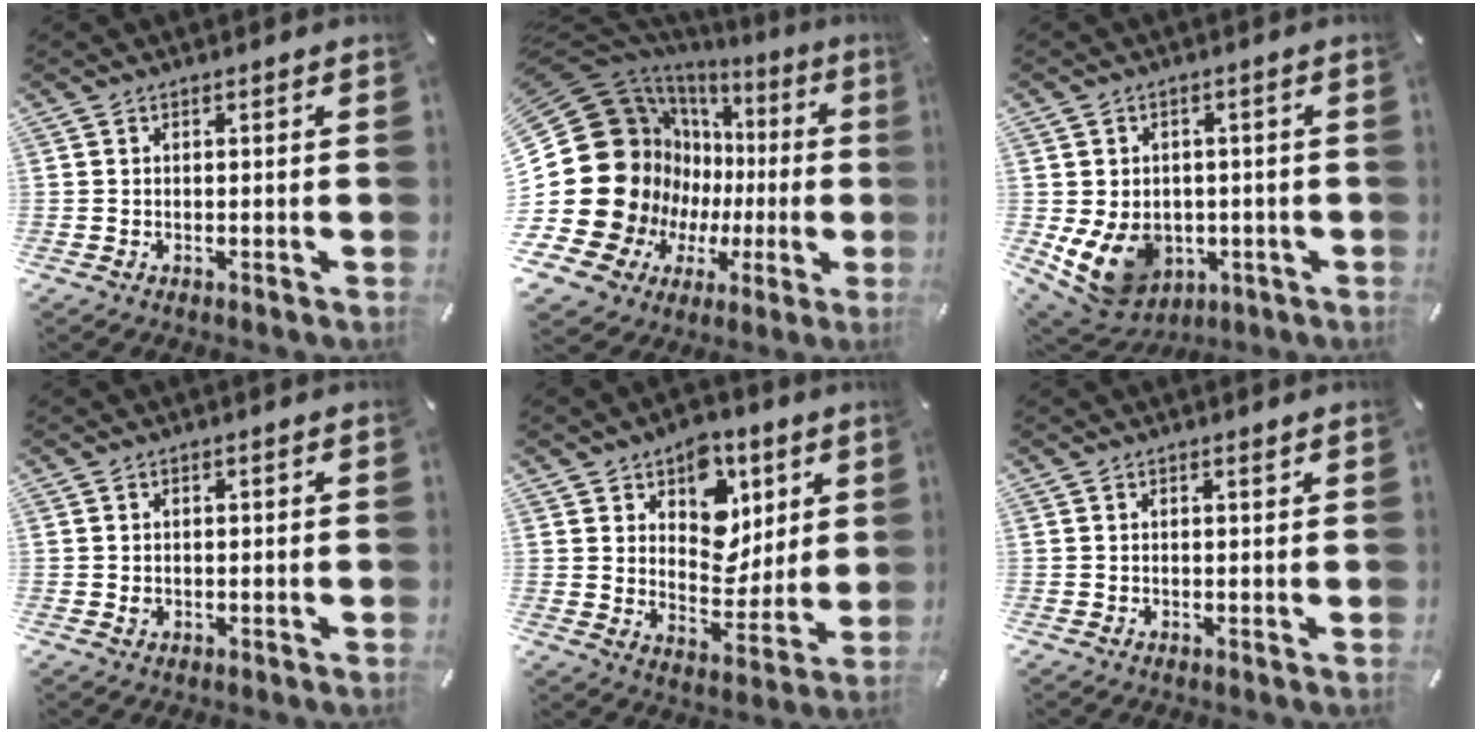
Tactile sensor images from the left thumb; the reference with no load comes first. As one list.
[{"total": 29.2, "force": [1.6, 22.0, 19.1], "torque": [-0.335, -0.085, 0.094]}, {"total": 10.9, "force": [-2.8, 9.0, 5.6], "torque": [-0.123, -0.002, -0.048]}, {"total": 0.9, "force": [0.1, 0.8, 0.4], "torque": [-0.001, 0.000, -0.001]}, {"total": 12.1, "force": [5.0, 9.8, 5.0], "torque": [-0.064, -0.043, 0.091]}, {"total": 0.7, "force": [0.4, 0.1, 0.5], "torque": [-0.010, 0.000, 0.008]}]